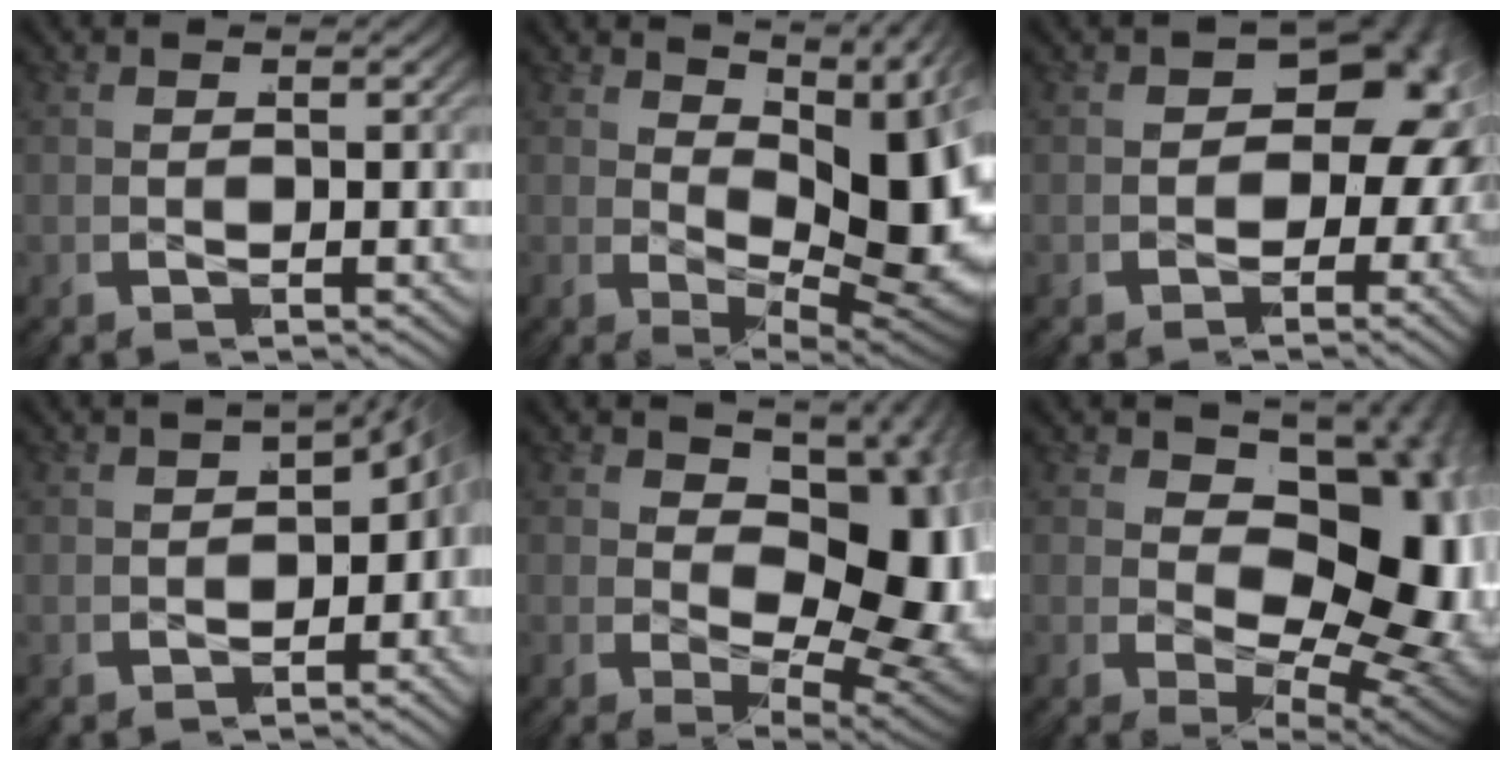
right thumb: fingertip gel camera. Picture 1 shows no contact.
{"total": 12.0, "force": [-0.3, 5.9, 10.5], "torque": [-0.171, -0.023, 0.018]}
{"total": 12.6, "force": [0.0, 8.7, 9.1], "torque": [-0.137, -0.024, 0.005]}
{"total": 6.4, "force": [-1.1, 4.4, 4.6], "torque": [-0.060, -0.009, -0.016]}
{"total": 15.4, "force": [-0.7, 8.4, 12.8], "torque": [-0.198, -0.037, 0.010]}
{"total": 16.9, "force": [-0.5, 9.8, 13.7], "torque": [-0.209, -0.037, 0.012]}